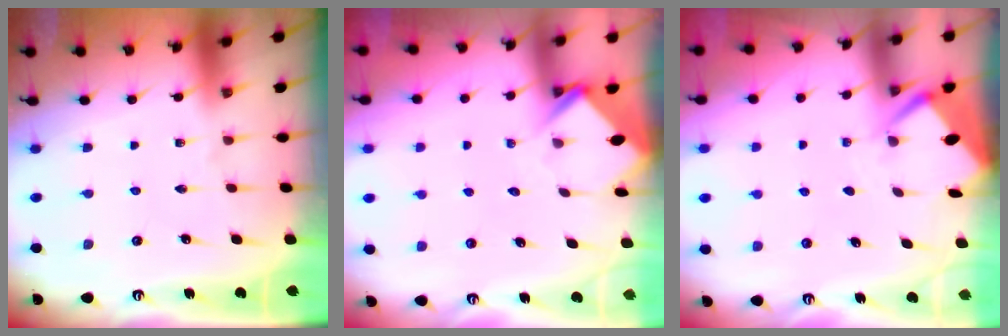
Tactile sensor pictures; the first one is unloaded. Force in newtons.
{"total": 3.8, "press": 3.8, "slide": 0.2}
{"total": 2.9, "press": 2.9, "slide": 0.4}